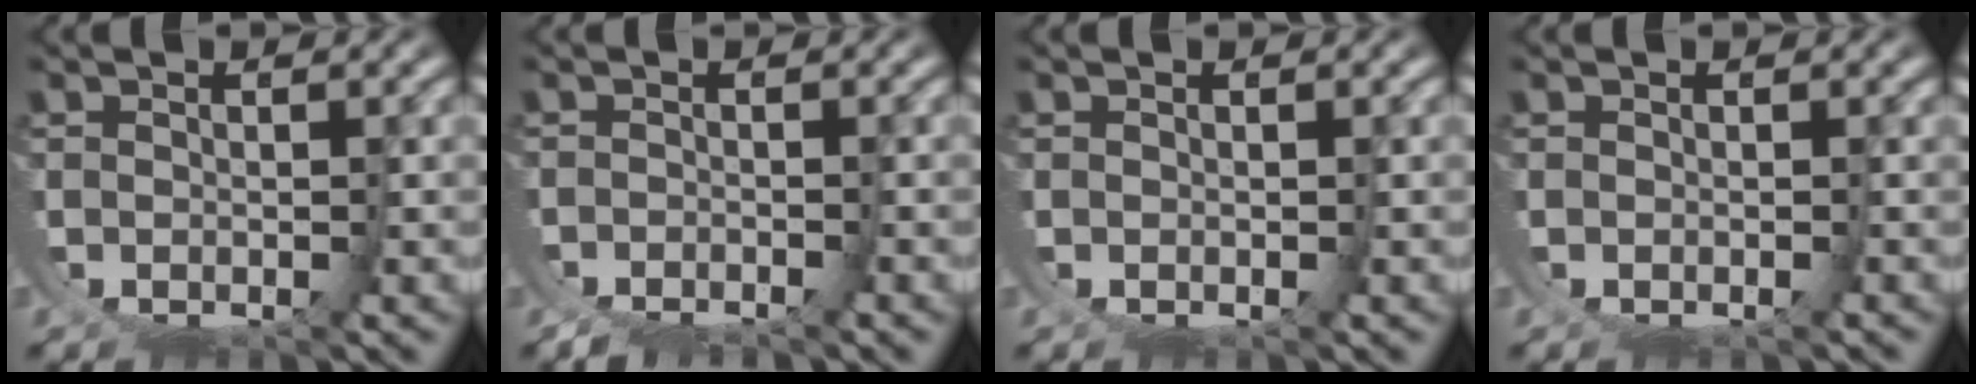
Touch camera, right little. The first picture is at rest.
{"total": 4.7, "force": [-2.9, -3.5, -1.0], "torque": [0.050, -0.003, -0.040]}
{"total": 0.0}
{"total": 0.0}